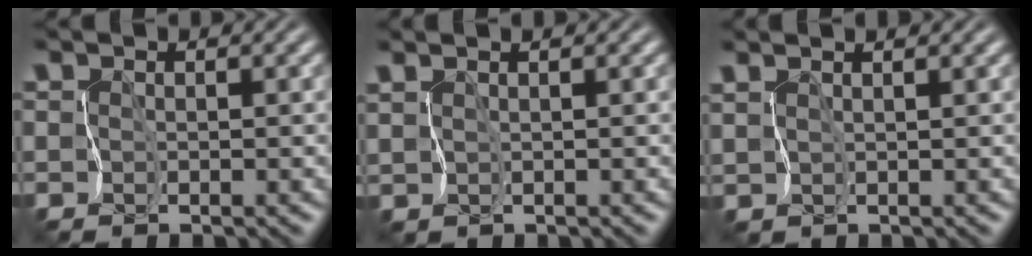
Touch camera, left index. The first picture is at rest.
{"total": 1.2, "force": [1.1, -0.2, 0.2], "torque": [-0.006, 0.005, 0.024]}
{"total": 2.0, "force": [1.9, 0.3, 0.7], "torque": [-0.011, 0.008, 0.029]}